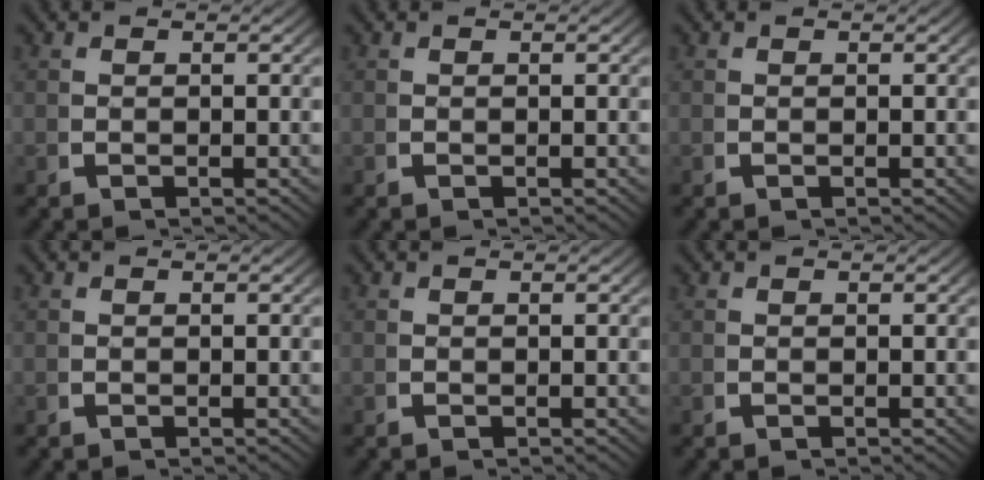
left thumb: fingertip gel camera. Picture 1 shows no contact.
{"total": 0.0}
{"total": 0.0}
{"total": 0.0}
{"total": 0.0}
{"total": 0.0}